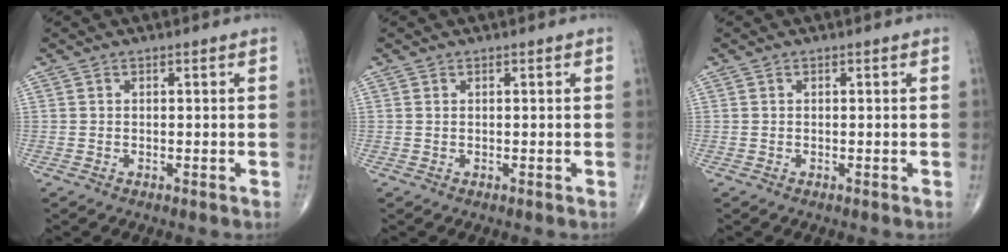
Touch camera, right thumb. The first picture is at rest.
{"total": 0.0}
{"total": 0.0}